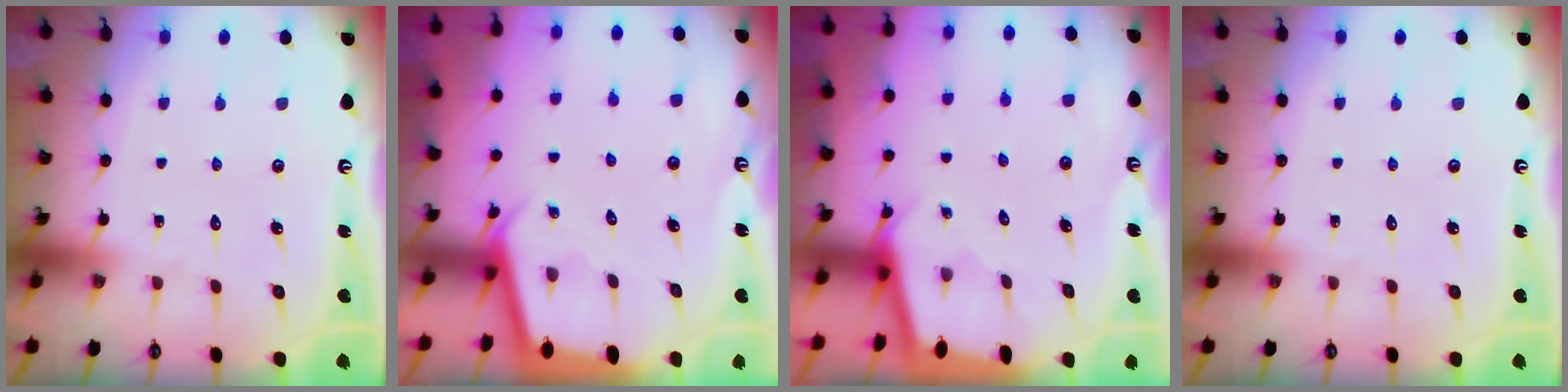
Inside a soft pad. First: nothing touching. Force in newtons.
{"total": 2.3, "press": 2.3, "slide": 0.1}
{"total": 1.9, "press": 1.9, "slide": 0.1}
{"total": 0.0}